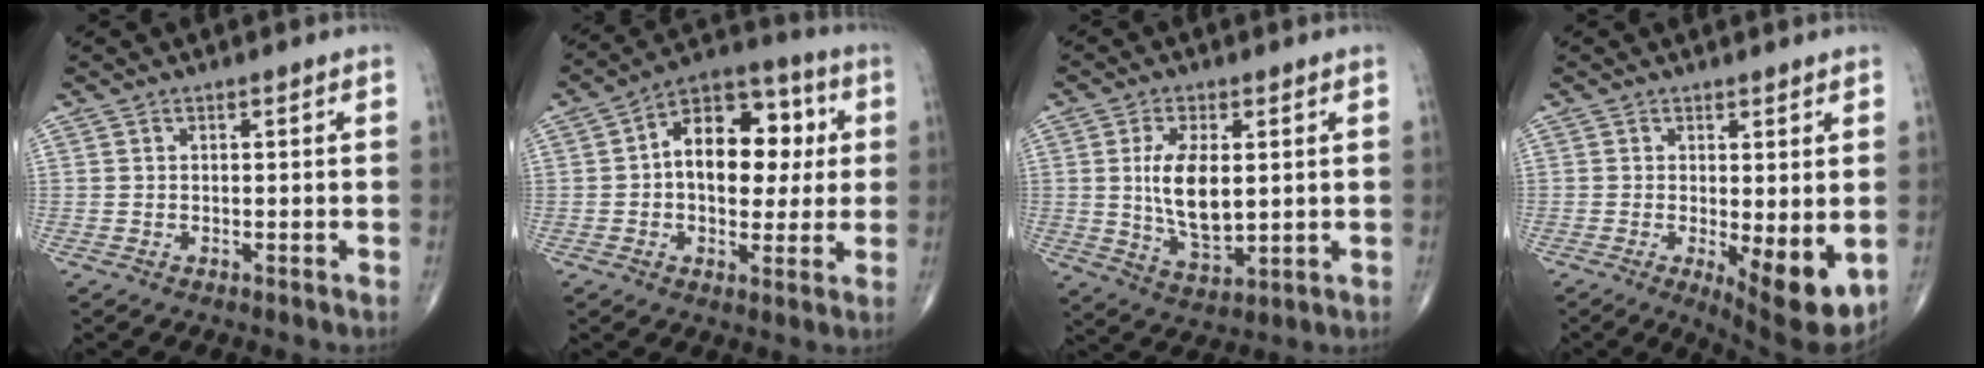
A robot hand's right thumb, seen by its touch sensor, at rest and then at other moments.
{"total": 16.0, "force": [2.0, 10.2, 12.2], "torque": [-0.140, 0.026, 0.021]}
{"total": 10.5, "force": [1.2, 5.1, 9.2], "torque": [-0.163, -0.021, 0.032]}
{"total": 9.5, "force": [-1.7, 3.1, 8.8], "torque": [-0.119, -0.025, -0.016]}